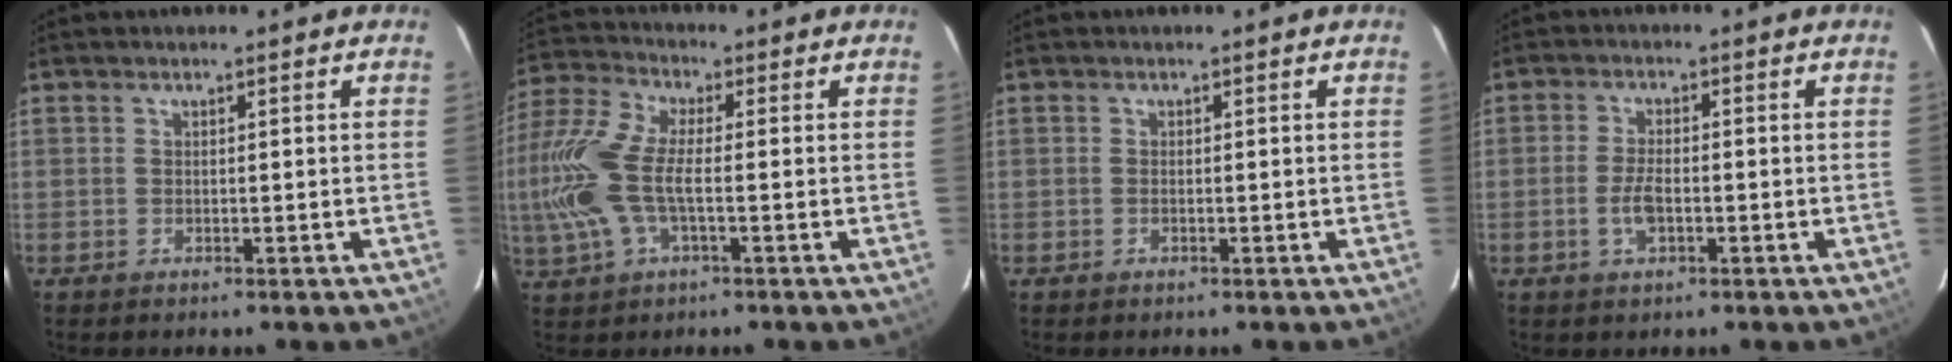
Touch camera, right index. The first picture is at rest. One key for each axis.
{"total": 14.0, "fx": -1.6, "fy": 5.7, "fz": 12.7, "tx": -0.276, "ty": 0.004, "tz": -0.034}
{"total": 0.0}
{"total": 3.9, "fx": -1.2, "fy": 1.7, "fz": 3.3, "tx": -0.068, "ty": 0.001, "tz": -0.021}